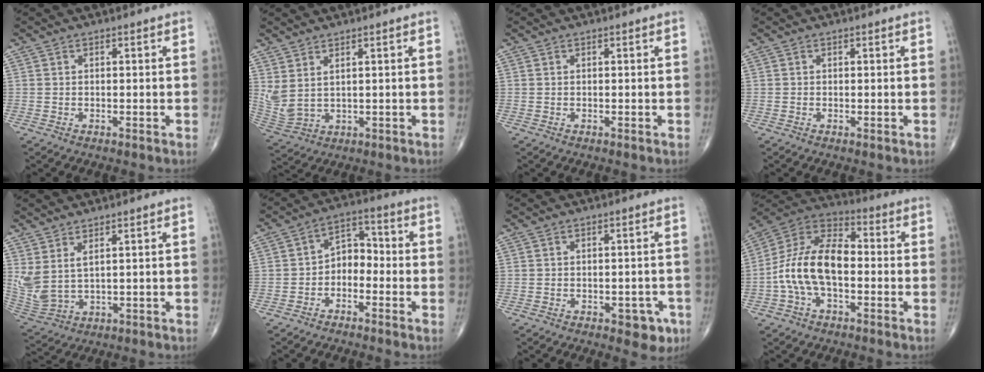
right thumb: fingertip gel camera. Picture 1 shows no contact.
{"total": 5.8, "force": [2.4, 2.7, 4.5], "torque": [-0.108, -0.012, 0.063]}
{"total": 0.0}
{"total": 0.0}
{"total": 7.4, "force": [2.7, 3.5, 6.0], "torque": [-0.142, -0.013, 0.071]}
{"total": 5.9, "force": [-2.2, 4.2, 3.6], "torque": [-0.034, 0.039, -0.052]}
{"total": 4.7, "force": [-2.3, 2.7, 3.1], "torque": [-0.009, 0.011, -0.027]}
{"total": 14.4, "force": [-2.4, 8.0, 11.7], "torque": [-0.218, 0.043, -0.053]}